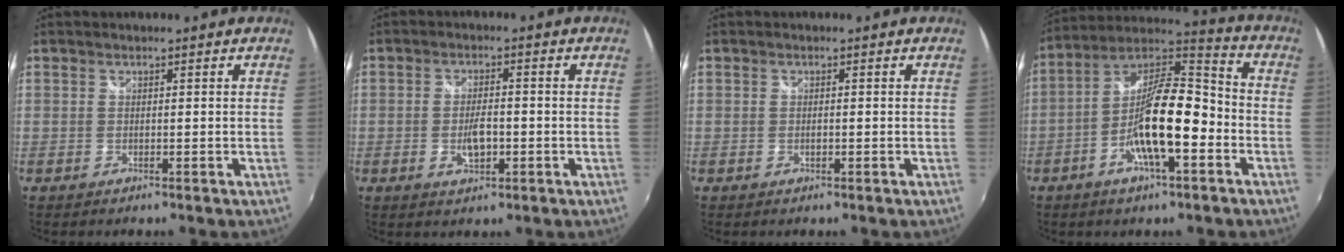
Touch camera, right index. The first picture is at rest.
{"total": 4.6, "force": [-1.3, 2.1, 3.9], "torque": [-0.076, -0.002, -0.021]}
{"total": 0.8, "force": [-0.3, 0.4, 0.6], "torque": [-0.012, 0.000, -0.006]}
{"total": 15.6, "force": [-5.2, 4.5, 14.0], "torque": [-0.262, 0.007, -0.101]}